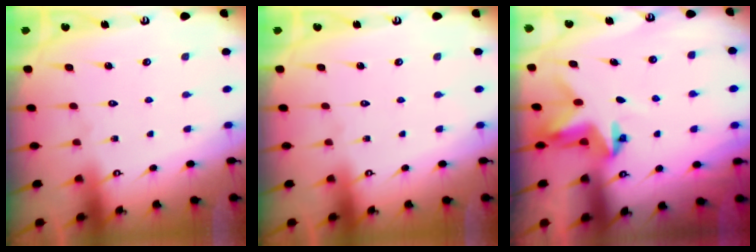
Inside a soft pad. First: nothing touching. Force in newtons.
{"total": 0.0}
{"total": 3.5, "press": 3.5, "slide": 0.3}